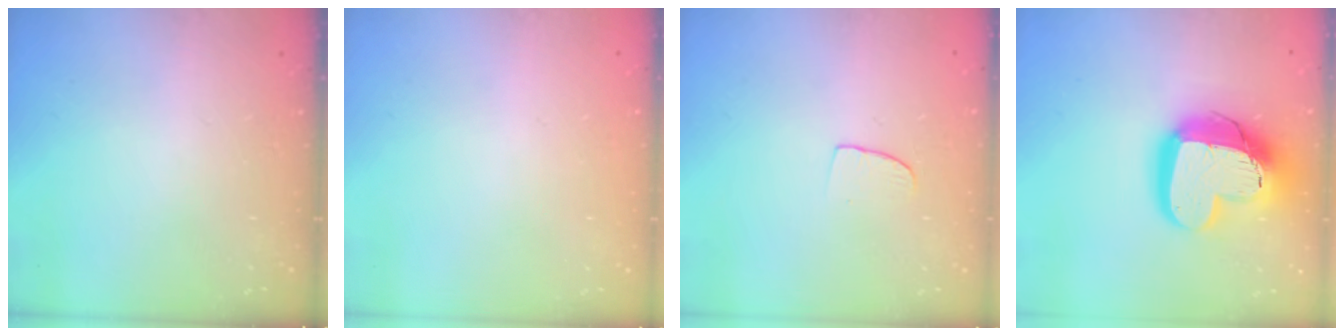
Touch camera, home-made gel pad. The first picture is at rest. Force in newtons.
{"total": 0.0}
{"total": 6.0, "press": 5.9, "slide": 0.5}
{"total": 19.5, "press": 19.5, "slide": 1.6}